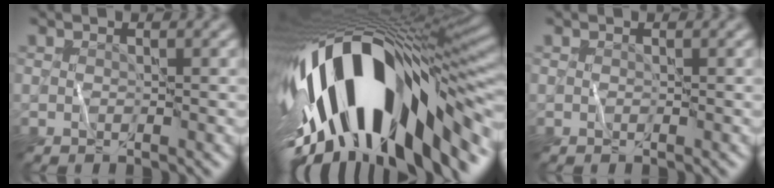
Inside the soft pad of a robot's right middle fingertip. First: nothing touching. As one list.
[{"total": 18.4, "force": [-3.8, 8.5, 15.9], "torque": [-0.276, -0.008, -0.060]}, {"total": 0.0}]